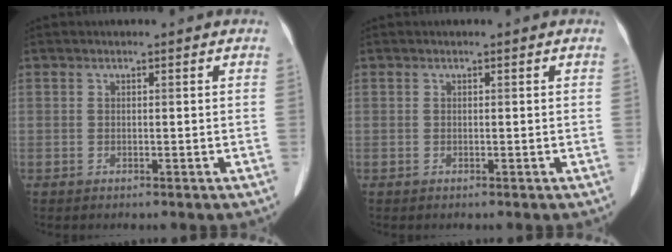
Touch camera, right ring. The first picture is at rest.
{"total": 0.0}